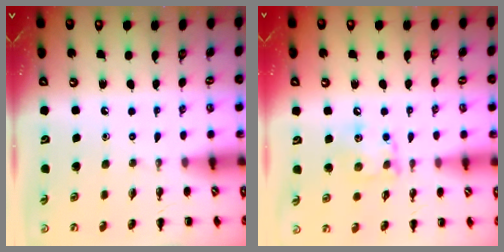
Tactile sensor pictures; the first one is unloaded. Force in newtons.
{"total": 9.2, "press": 9.2, "slide": 0.5}